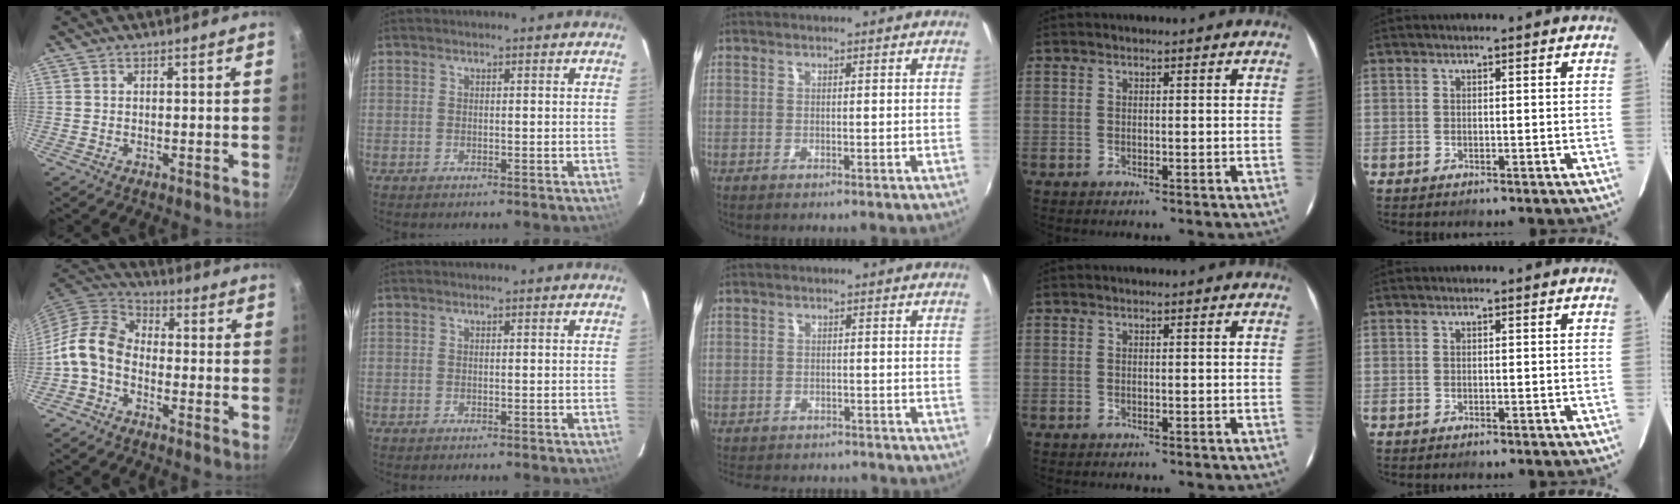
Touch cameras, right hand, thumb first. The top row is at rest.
{"thumb": {"total": 9.6, "force": [-2.7, 6.6, 6.3], "torque": [-0.112, 0.042, -0.073]}, "middle": {"total": 7.6, "force": [-6.5, 3.3, 2.2], "torque": [-0.060, 0.001, -0.097]}}